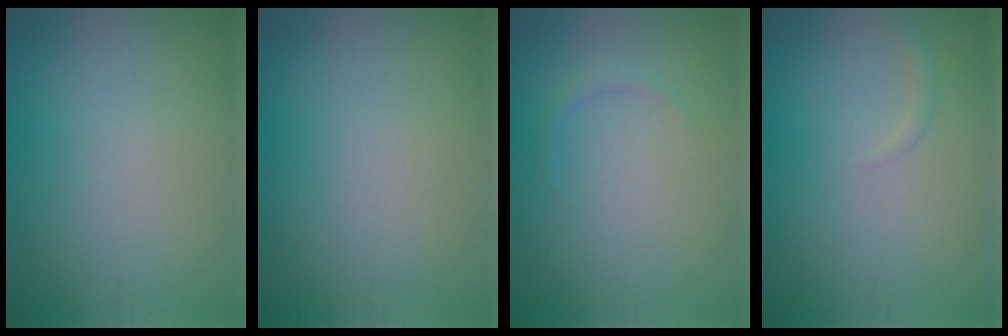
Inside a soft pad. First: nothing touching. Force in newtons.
{"total": 0.0}
{"total": 0.8, "press": 0.8, "slide": 0.0}
{"total": 0.7, "press": 0.7, "slide": 0.1}